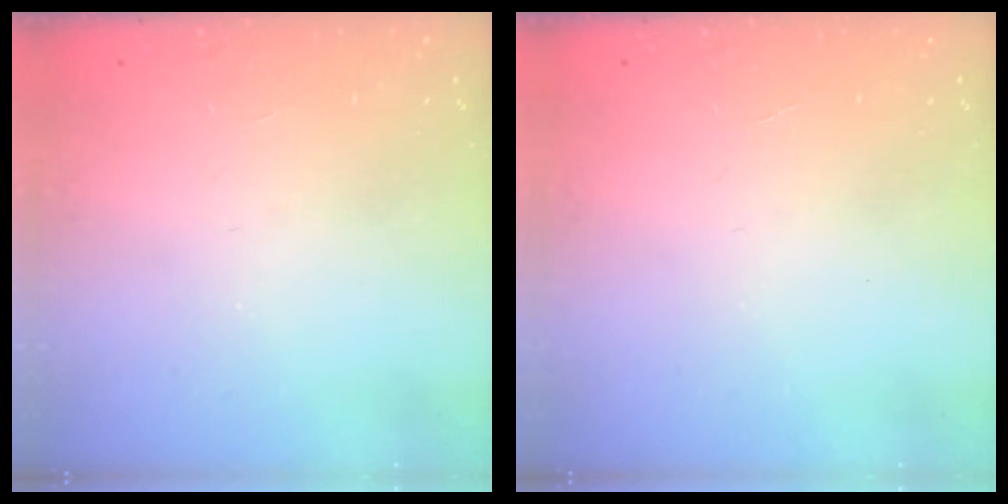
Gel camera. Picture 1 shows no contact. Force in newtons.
{"total": 0.0}